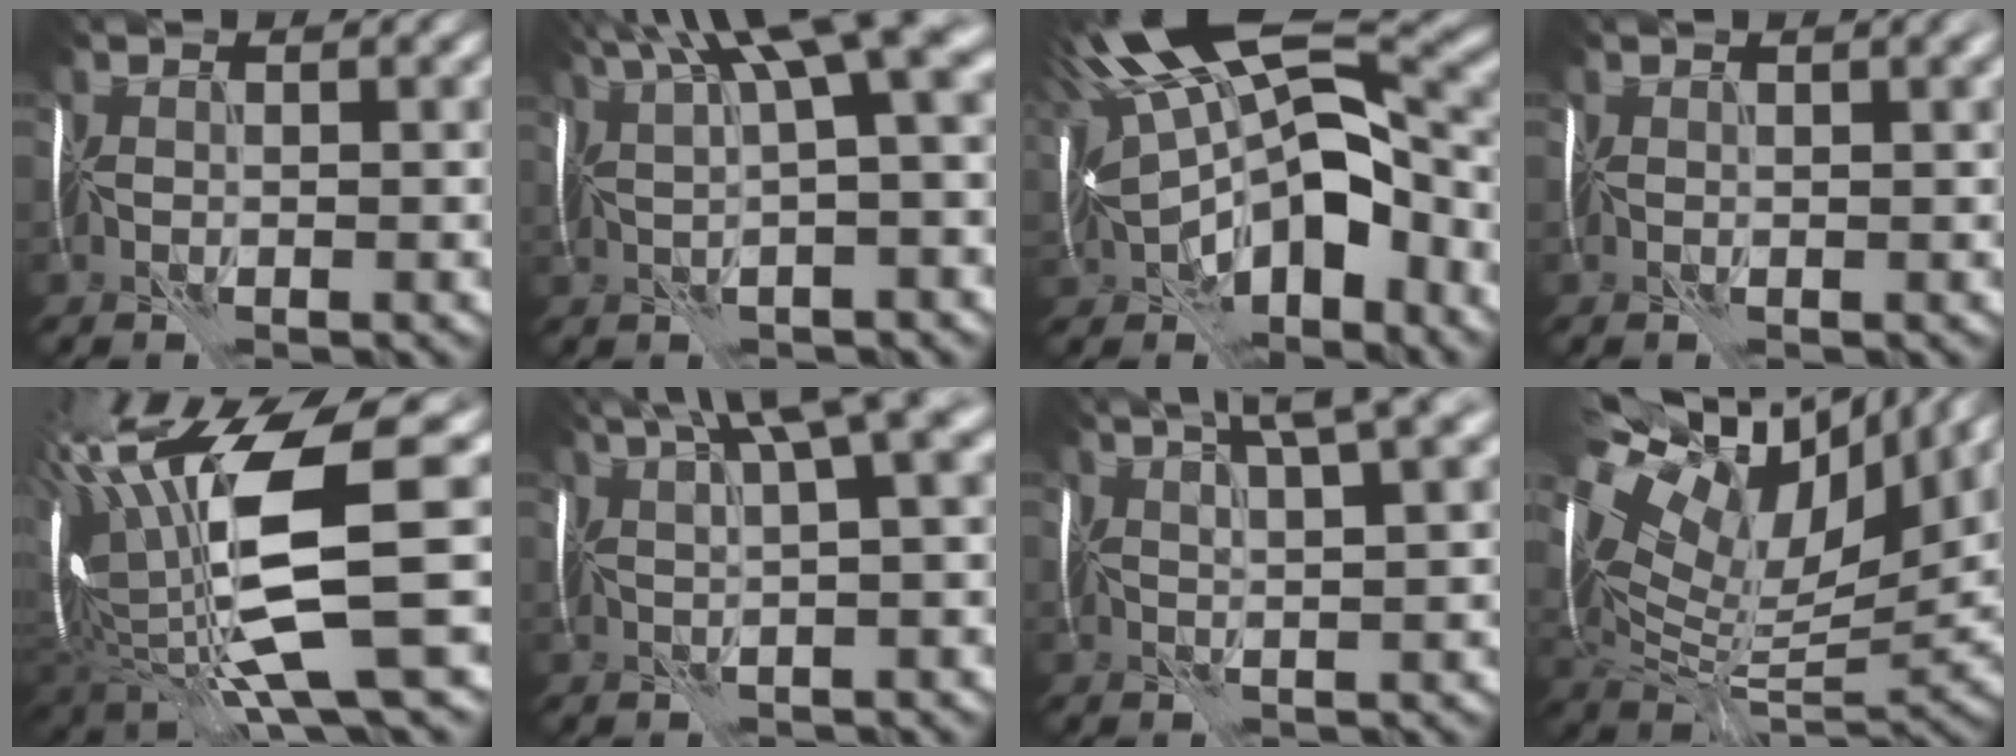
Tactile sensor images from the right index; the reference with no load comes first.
{"total": 10.1, "force": [4.6, 2.2, 8.7], "torque": [-0.139, 0.039, 0.083]}
{"total": 15.7, "force": [0.2, 7.3, 13.9], "torque": [-0.249, 0.001, 0.038]}
{"total": 2.6, "force": [1.1, 1.2, 2.0], "torque": [-0.016, 0.028, -0.003]}
{"total": 14.9, "force": [1.4, 3.8, 14.4], "torque": [-0.300, -0.009, 0.061]}
{"total": 8.7, "force": [4.5, 2.1, 7.1], "torque": [-0.090, 0.043, 0.059]}
{"total": 7.1, "force": [4.7, 1.6, 5.1], "torque": [-0.057, 0.046, 0.043]}
{"total": 14.6, "force": [8.2, 6.5, 10.1], "torque": [-0.233, 0.034, 0.161]}